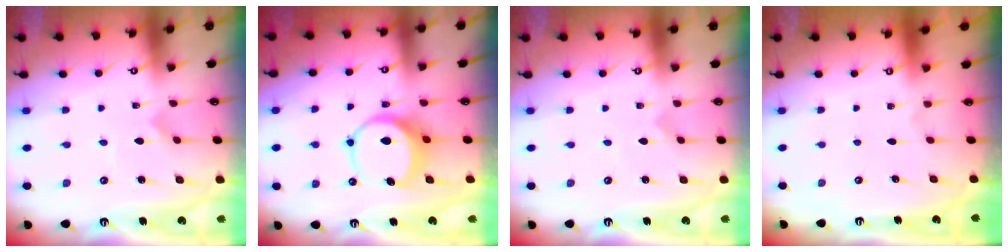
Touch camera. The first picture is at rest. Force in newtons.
{"total": 8.8, "press": 8.7, "slide": 1.2}
{"total": 0.0}
{"total": 0.0}